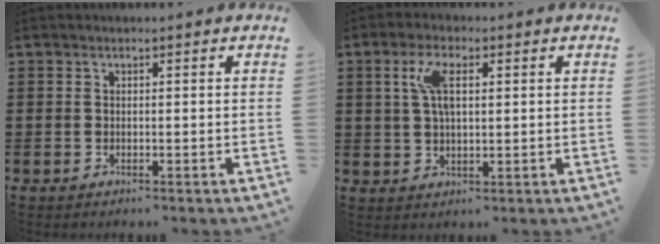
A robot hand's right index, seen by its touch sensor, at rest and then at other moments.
{"total": 5.5, "force": [1.7, 2.1, 4.8], "torque": [-0.102, 0.010, 0.027]}